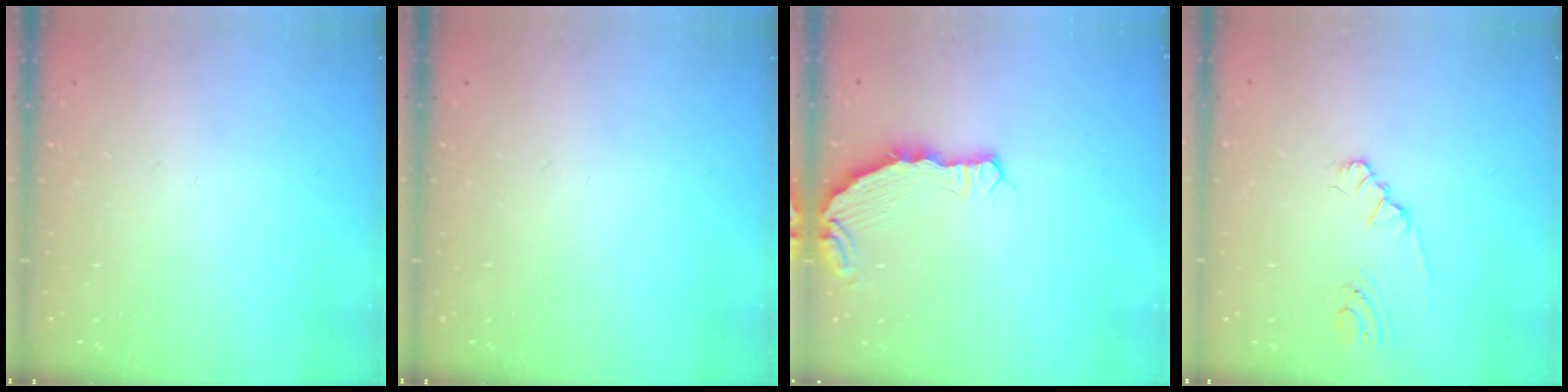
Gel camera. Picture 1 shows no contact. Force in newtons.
{"total": 0.0}
{"total": 7.0, "press": 5.4, "slide": 4.5}
{"total": 1.8, "press": 1.8, "slide": 0.2}